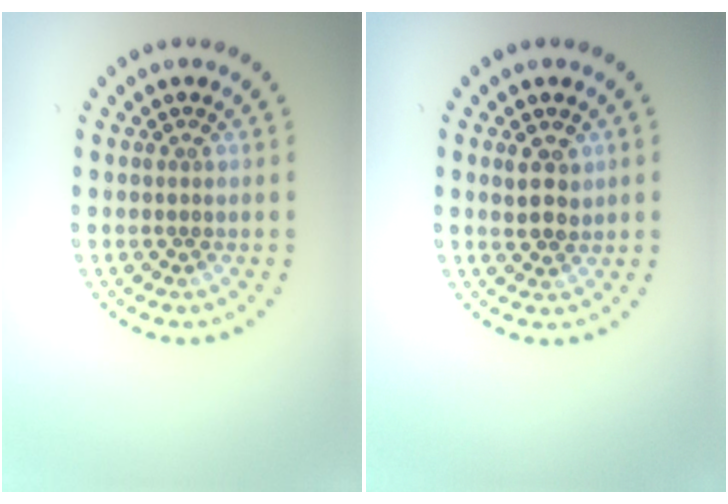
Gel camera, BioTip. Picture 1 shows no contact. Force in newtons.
{"total": 2.2, "press": 2.0, "slide": 0.8}